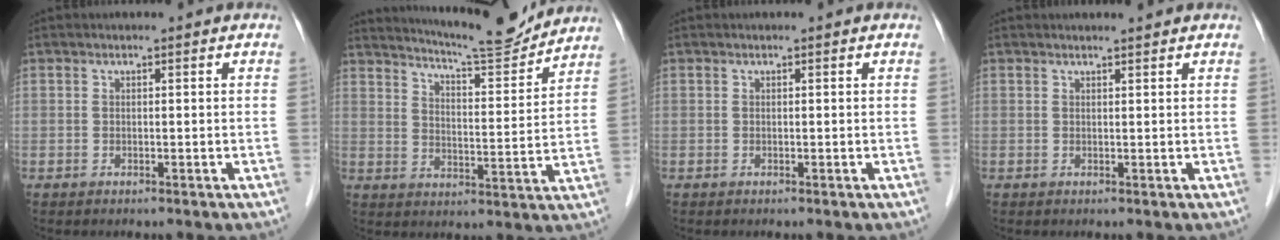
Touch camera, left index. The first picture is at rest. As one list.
[{"total": 12.7, "force": [12.1, 0.2, 3.8], "torque": [-0.065, -0.014, 0.172]}, {"total": 0.0}, {"total": 1.1, "force": [1.0, -0.1, 0.4], "torque": [-0.007, 0.000, 0.016]}]